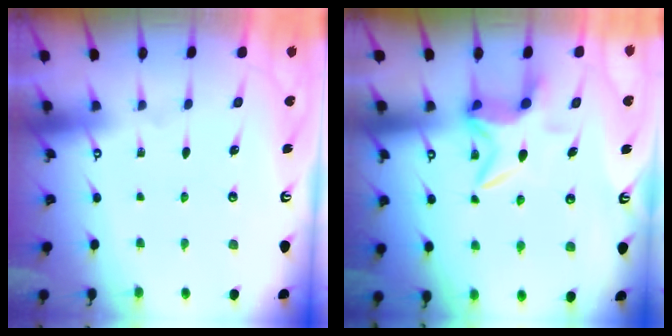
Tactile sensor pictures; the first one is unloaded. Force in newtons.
{"total": 6.3, "press": 6.2, "slide": 1.0}